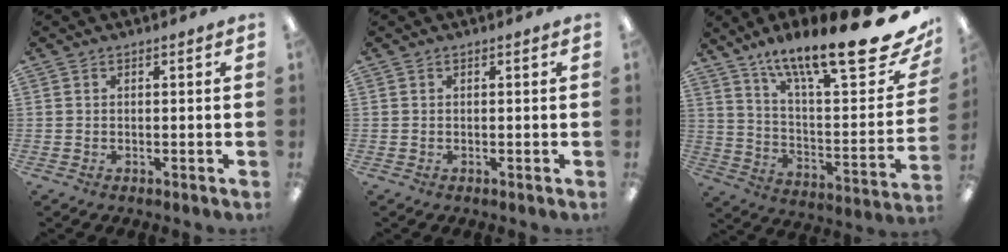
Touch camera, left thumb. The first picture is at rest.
{"total": 0.0}
{"total": 21.7, "force": [15.8, 3.7, 14.5], "torque": [-0.212, -0.117, 0.248]}